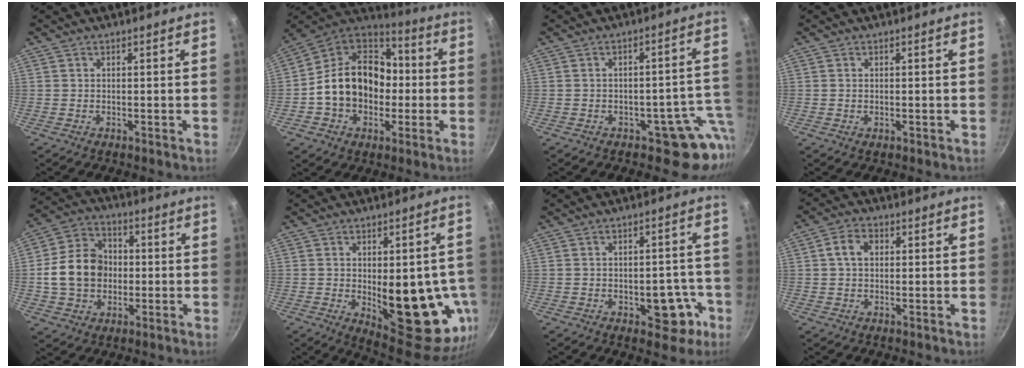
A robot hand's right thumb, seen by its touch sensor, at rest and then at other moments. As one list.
[{"total": 19.6, "force": [-1.6, 15.3, 12.2], "torque": [-0.184, 0.052, -0.035]}, {"total": 8.3, "force": [-3.6, 5.6, 5.0], "torque": [0.017, 0.044, -0.034]}, {"total": 0.6, "force": [0.0, 0.3, 0.5], "torque": [-0.007, 0.000, -0.001]}, {"total": 13.6, "force": [-0.5, 11.0, 8.0], "torque": [-0.116, 0.023, -0.016]}, {"total": 21.3, "force": [-3.3, 9.4, 18.8], "torque": [-0.192, -0.015, -0.023]}, {"total": 8.2, "force": [-3.2, 4.7, 5.8], "torque": [-0.027, 0.027, -0.035]}, {"total": 4.5, "force": [0.8, 3.3, 3.0], "torque": [-0.042, 0.009, 0.008]}]